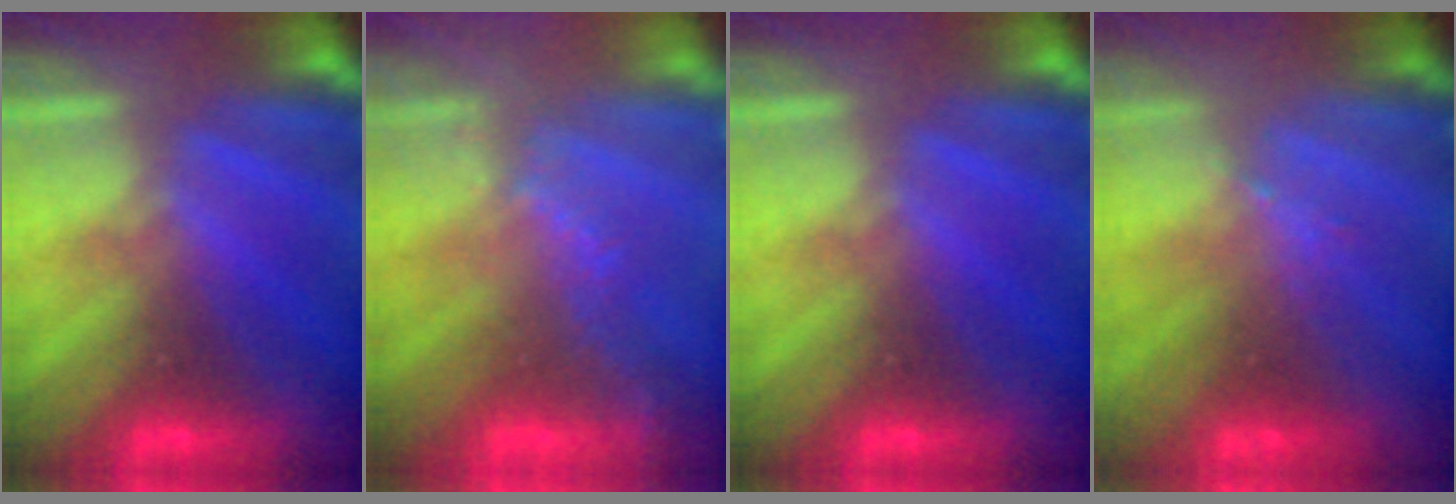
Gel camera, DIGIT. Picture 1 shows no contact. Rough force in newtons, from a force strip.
{"total": 2.9}
{"total": 0.0}
{"total": 1.3}